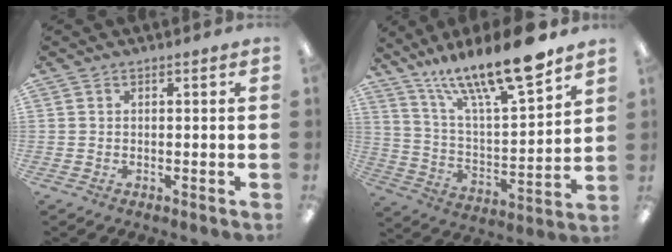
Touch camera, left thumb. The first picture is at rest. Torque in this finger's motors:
{"motor_torque": [0.41, 0.31, 1.47, -1.30, 0.20]}